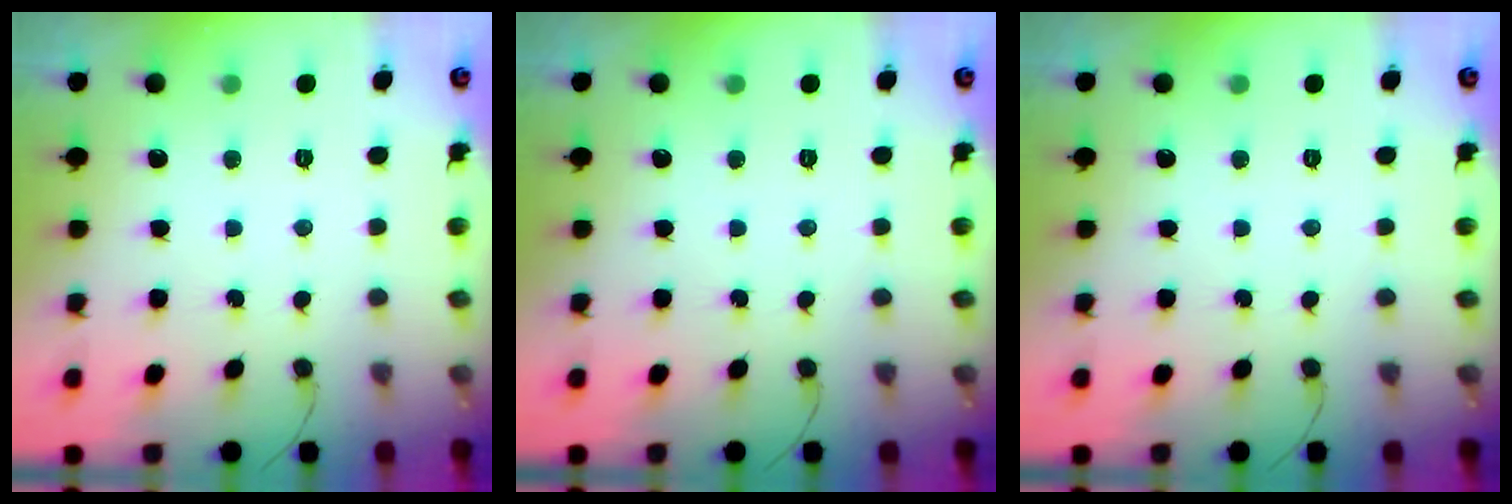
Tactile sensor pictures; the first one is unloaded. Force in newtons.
{"total": 0.0}
{"total": 0.0}